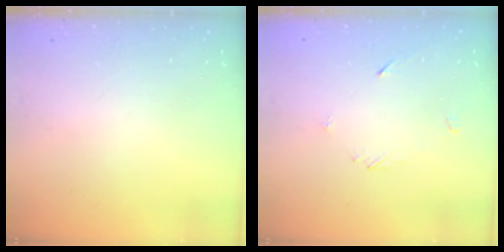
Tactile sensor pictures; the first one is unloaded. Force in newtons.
{"total": 3.3, "press": 3.2, "slide": 0.4}